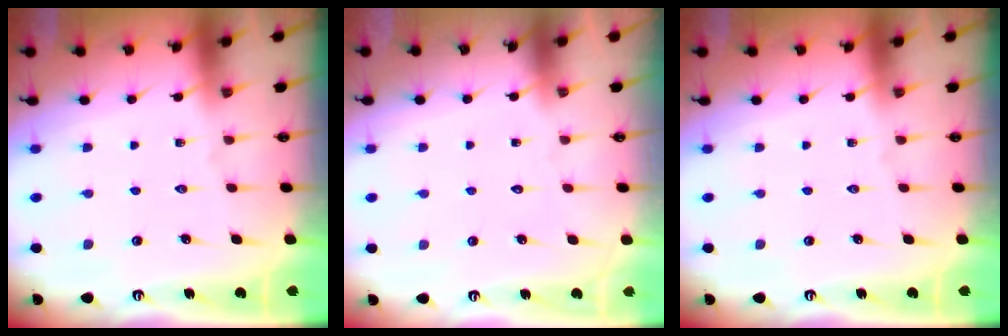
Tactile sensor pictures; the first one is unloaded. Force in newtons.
{"total": 1.6, "press": 1.6, "slide": 0.0}
{"total": 0.0}